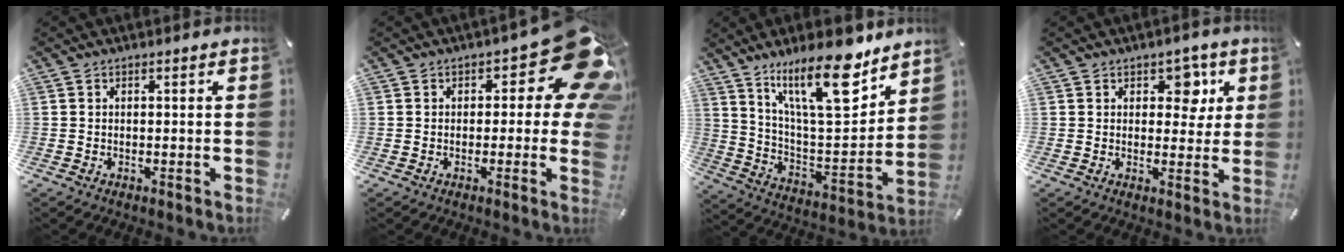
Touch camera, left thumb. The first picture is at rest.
{"total": 14.3, "force": [6.0, 6.5, 11.2], "torque": [-0.124, -0.052, 0.104]}
{"total": 21.0, "force": [13.9, 7.2, 14.0], "torque": [-0.237, -0.085, 0.227]}
{"total": 6.4, "force": [2.8, 4.5, 3.6], "torque": [-0.020, -0.012, 0.036]}